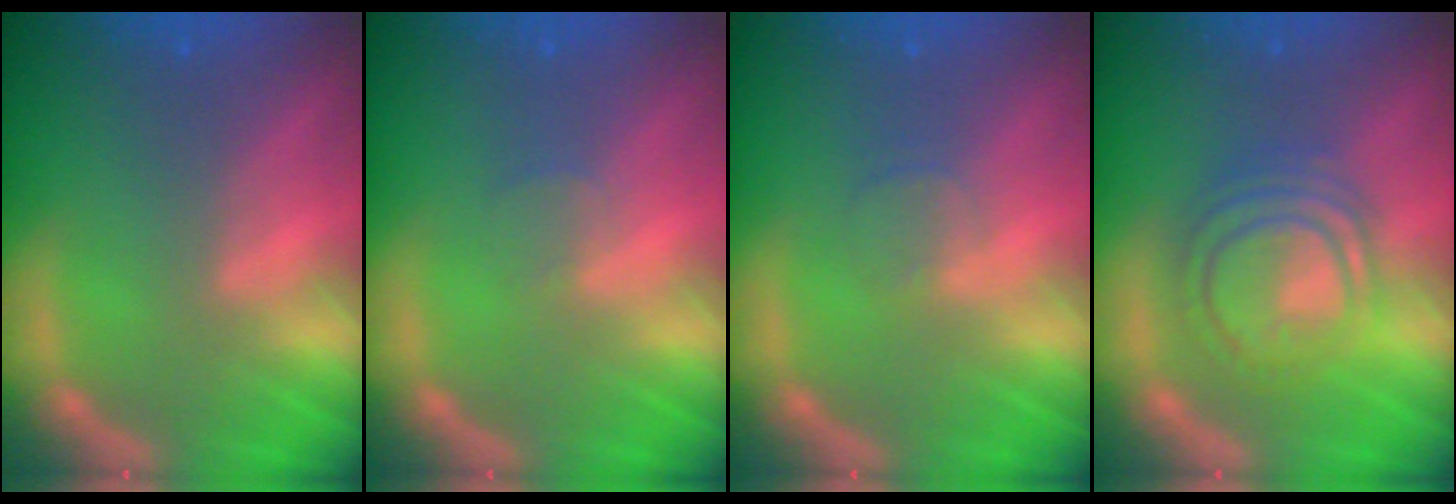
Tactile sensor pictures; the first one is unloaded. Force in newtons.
{"total": 1.0}
{"total": 1.4}
{"total": 7.6}